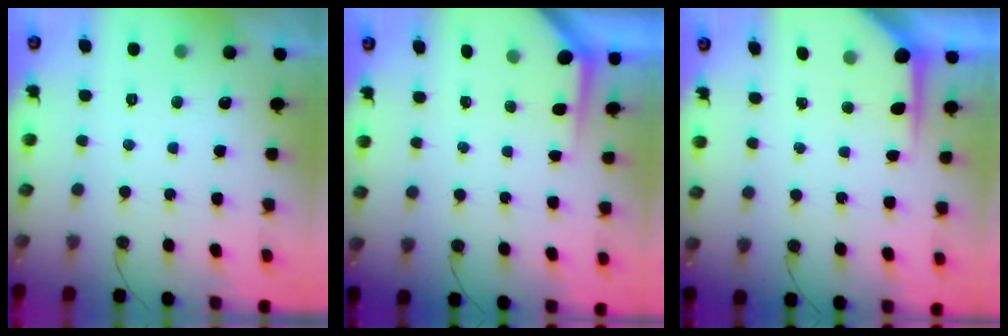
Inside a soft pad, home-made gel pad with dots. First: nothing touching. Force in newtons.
{"total": 3.5, "press": 3.5, "slide": 0.4}
{"total": 7.1, "press": 7.1, "slide": 0.5}